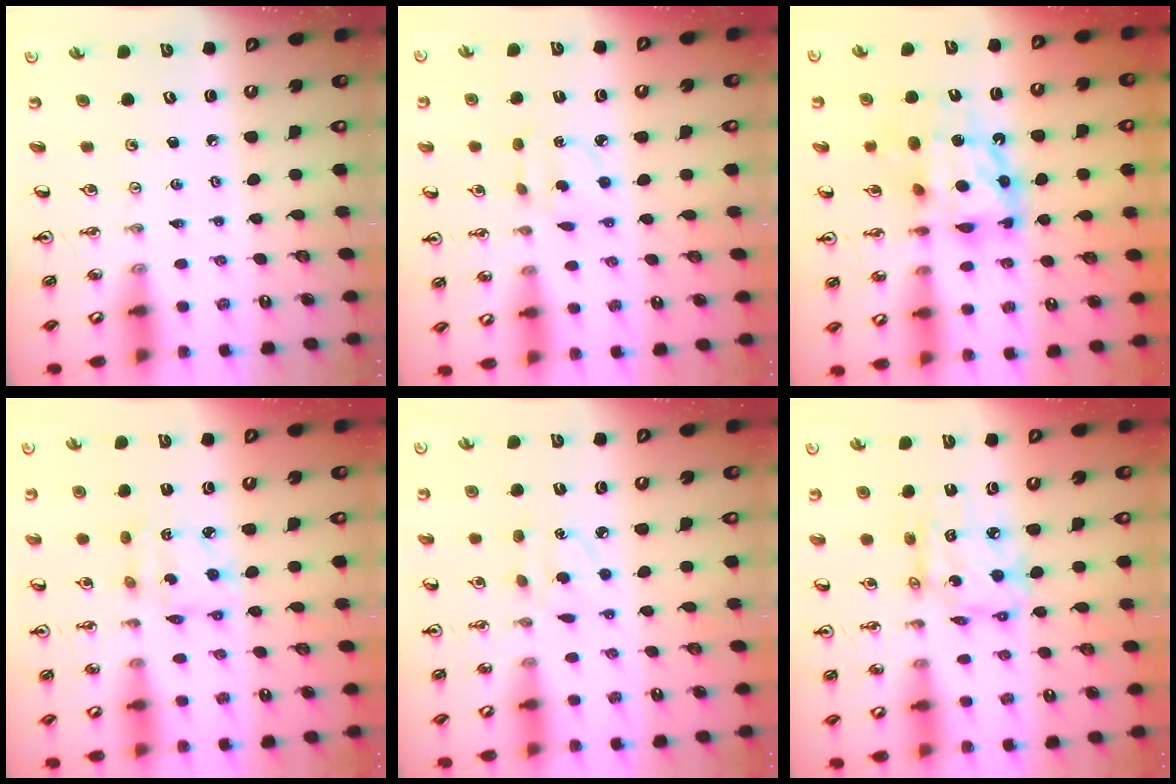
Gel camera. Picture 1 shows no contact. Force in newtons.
{"total": 3.0, "press": 2.9, "slide": 0.6}
{"total": 12.7, "press": 12.7, "slide": 1.5}
{"total": 3.9, "press": 3.9, "slide": 0.2}
{"total": 6.0, "press": 6.0, "slide": 0.7}
{"total": 10.1, "press": 10.0, "slide": 0.9}